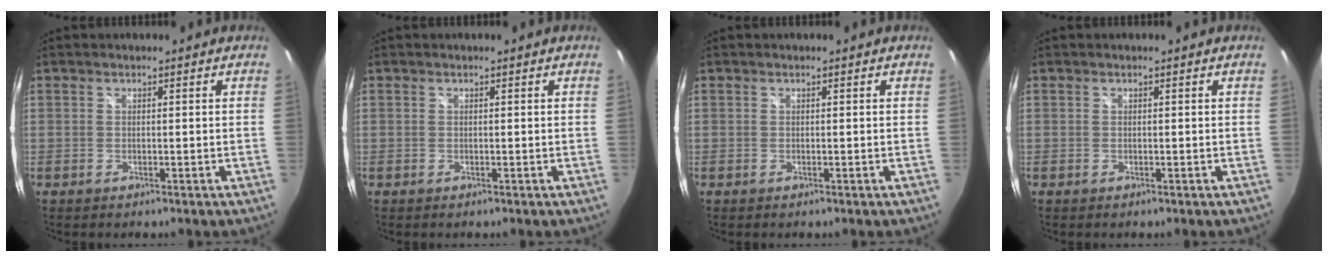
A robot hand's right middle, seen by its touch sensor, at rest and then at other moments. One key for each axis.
{"total": 0.0}
{"total": 0.0}
{"total": 0.0}